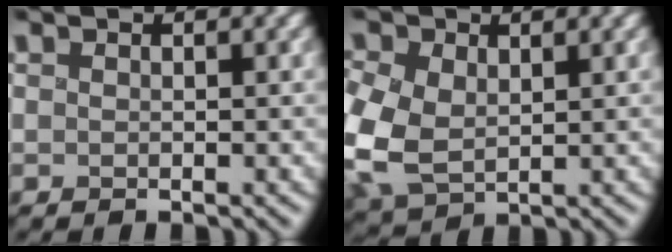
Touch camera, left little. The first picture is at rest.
{"total": 7.9, "force": [-0.2, 5.3, 5.8], "torque": [-0.172, -0.004, -0.001]}